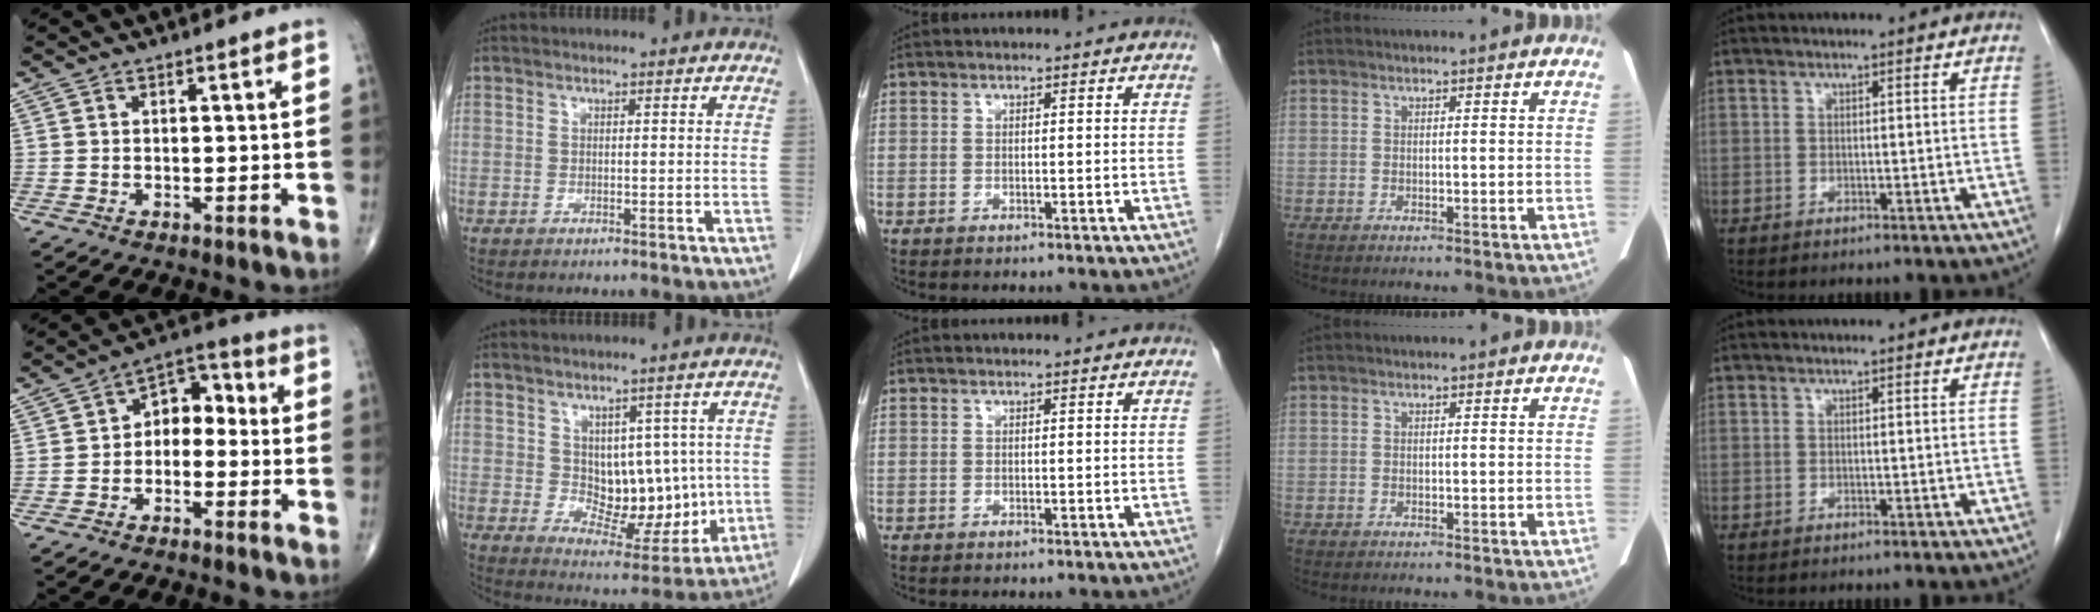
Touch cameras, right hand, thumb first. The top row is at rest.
{"thumb": {"total": 7.7, "force": [-1.0, 5.4, 5.4], "torque": [-0.049, 0.043, -0.035]}, "index": {"total": 10.0, "force": [0.8, 6.3, 7.8], "torque": [-0.088, 0.009, 0.036]}}